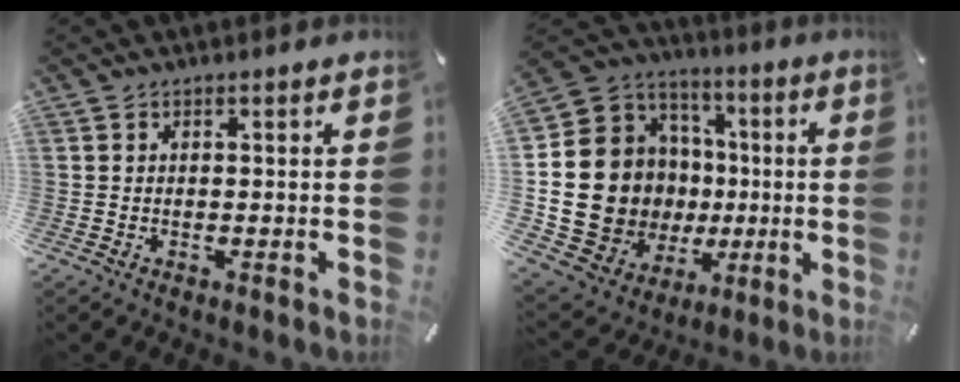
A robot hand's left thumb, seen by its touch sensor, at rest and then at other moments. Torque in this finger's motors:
{"motor_torque": [1.04, 1.99, 1.86, 0.24, 0.48]}